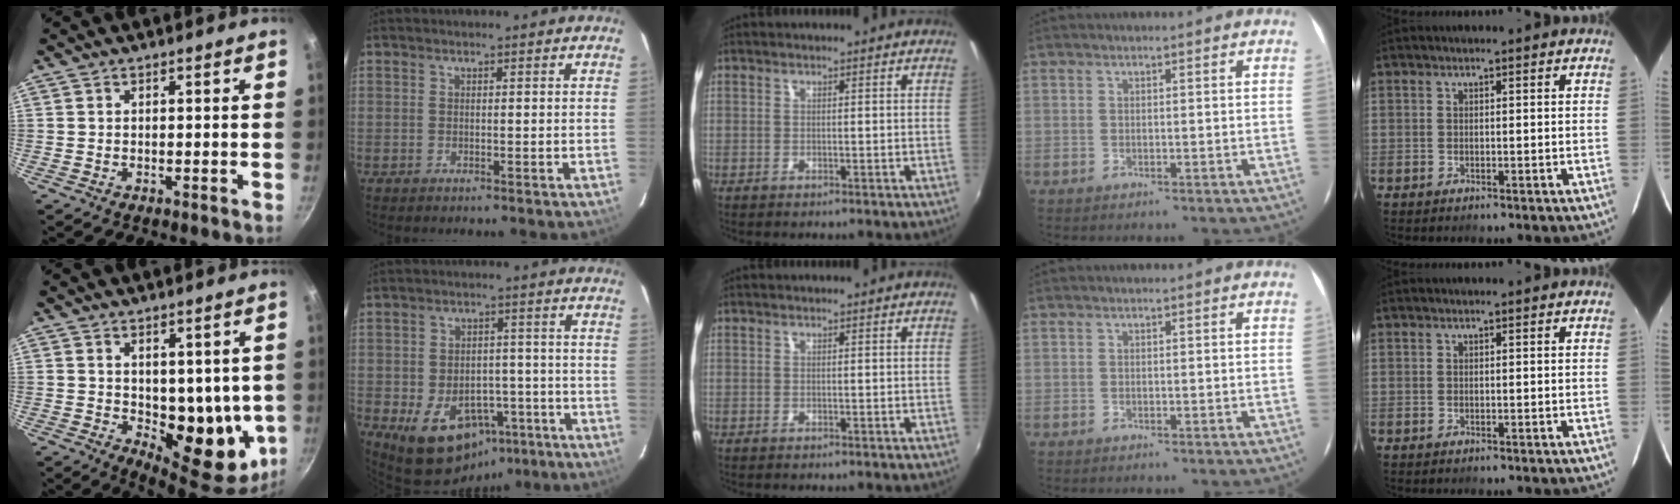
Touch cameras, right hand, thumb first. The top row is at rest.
{"thumb": {"total": 14.1, "force": [-0.2, 8.2, 11.5], "torque": [-0.109, -0.039, 0.013]}, "index": {"total": 13.1, "force": [-7.0, 9.2, 6.1], "torque": [-0.122, 0.020, -0.072]}}